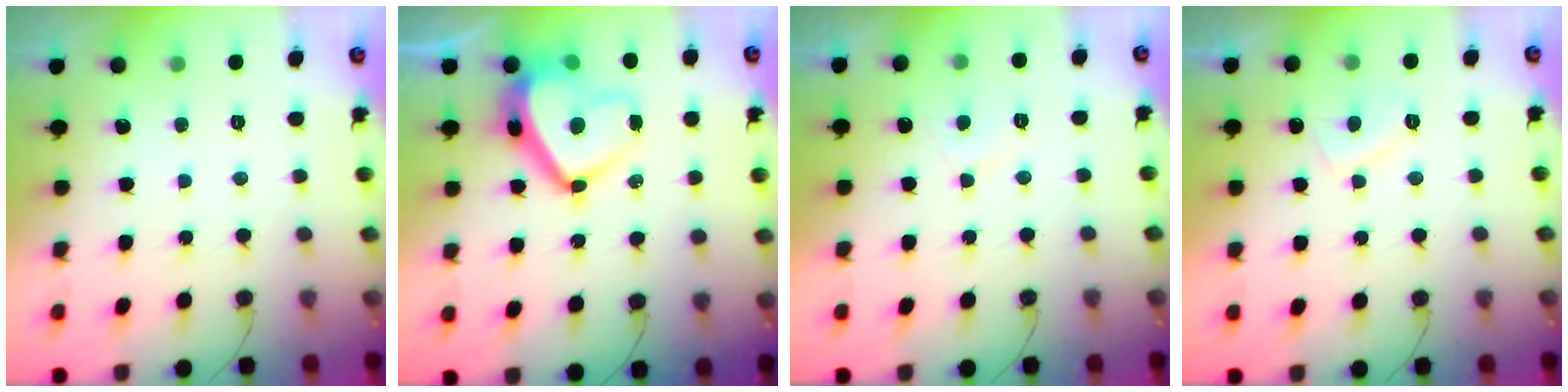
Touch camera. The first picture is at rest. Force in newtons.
{"total": 14.4, "press": 14.3, "slide": 2.1}
{"total": 4.7, "press": 4.7, "slide": 0.4}
{"total": 2.8, "press": 2.8, "slide": 0.4}